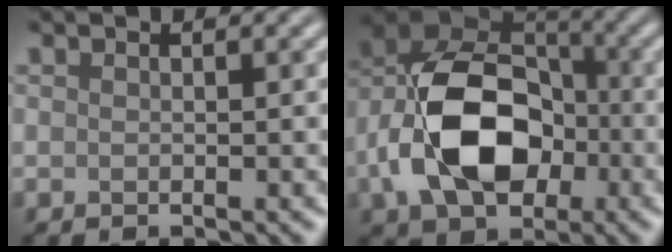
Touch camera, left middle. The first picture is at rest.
{"total": 11.4, "force": [-2.3, 7.6, 8.1], "torque": [-0.161, 0.008, -0.045]}